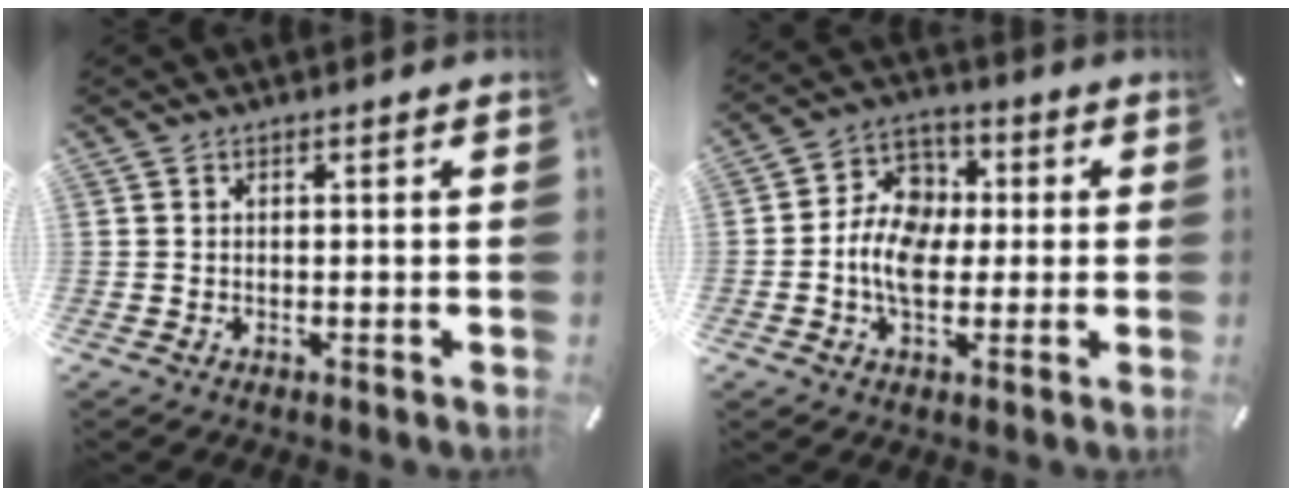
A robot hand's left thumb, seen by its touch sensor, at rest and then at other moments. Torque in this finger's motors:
{"motor_torque": [-0.18, 0.76, 0.86, -0.45, 0.29]}